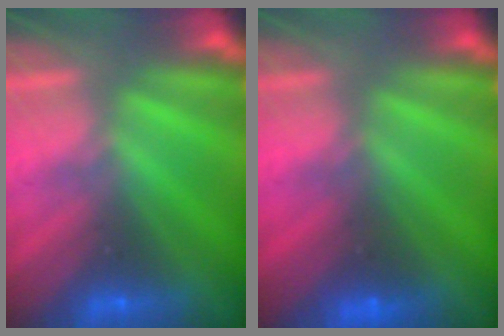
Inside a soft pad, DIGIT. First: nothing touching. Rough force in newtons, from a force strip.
{"total": 2.4}